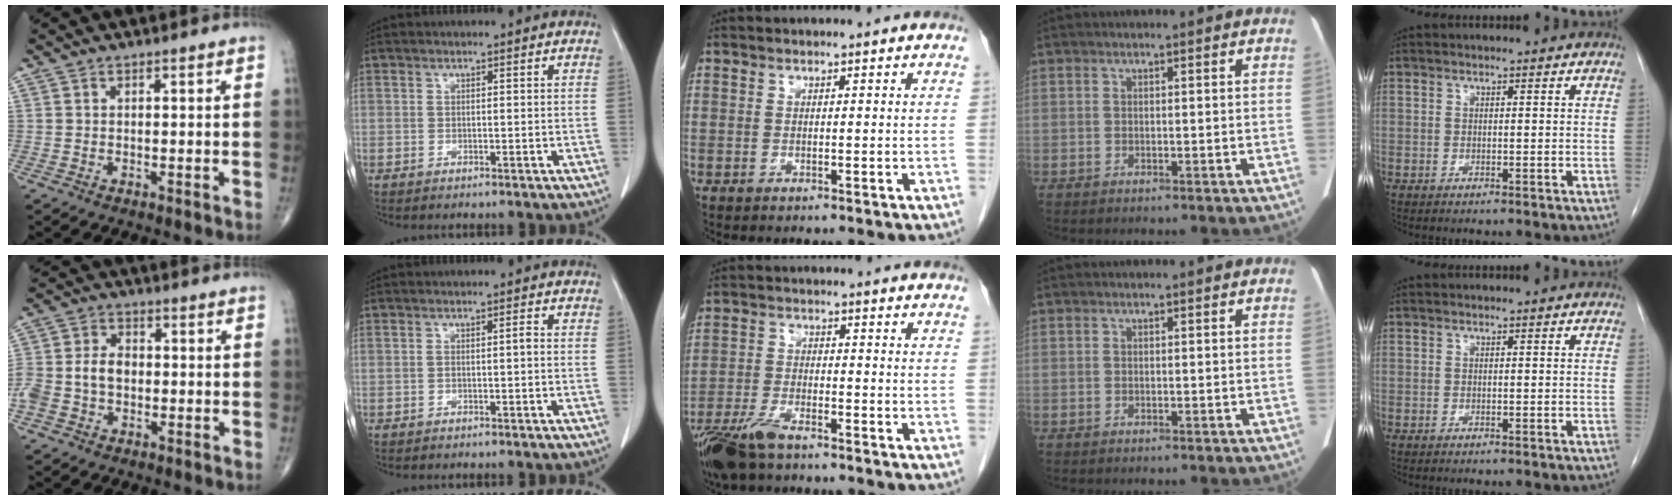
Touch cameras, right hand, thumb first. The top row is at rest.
{"thumb": {"total": 8.5, "force": [-1.2, 6.0, 5.9], "torque": [-0.122, 0.027, -0.026]}, "index": {"total": 0.9, "force": [-0.2, 0.1, 0.9], "torque": [-0.015, 0.002, -0.003]}, "middle": {"total": 8.1, "force": [-6.4, 2.0, 4.6], "torque": [-0.096, -0.019, -0.121]}}